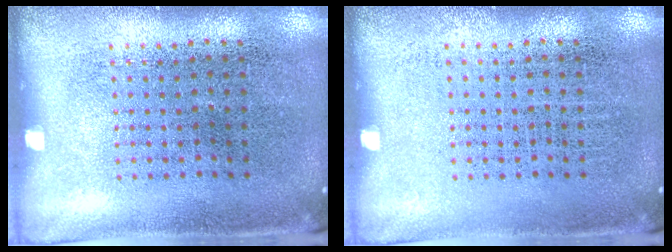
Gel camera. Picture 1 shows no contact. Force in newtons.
{"total": 0.0}